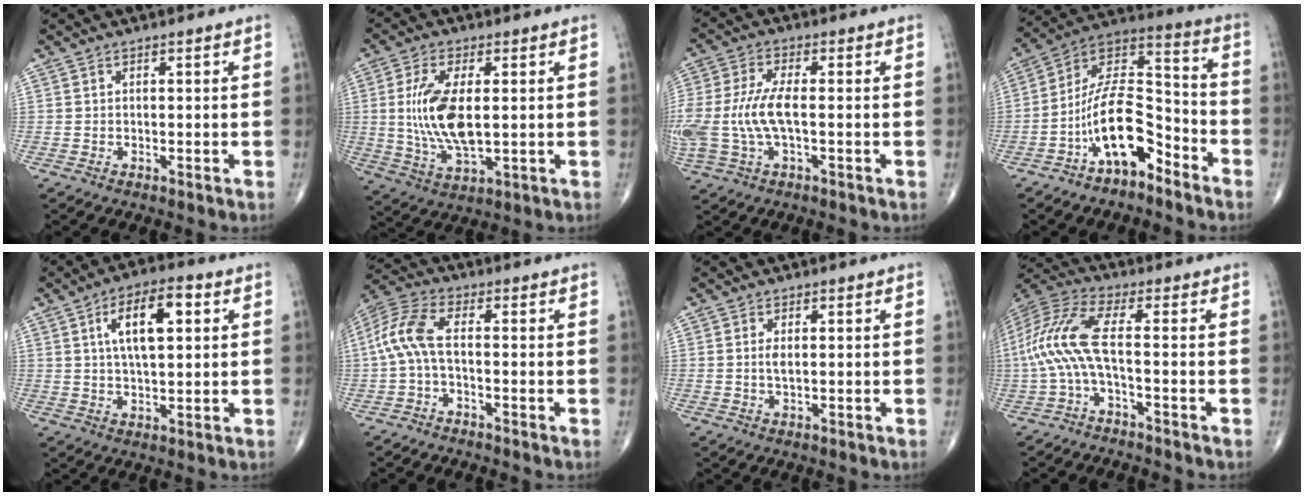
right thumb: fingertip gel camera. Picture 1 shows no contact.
{"total": 12.6, "force": [0.8, 5.3, 11.4], "torque": [-0.237, -0.014, 0.022]}
{"total": 11.3, "force": [-1.0, 4.7, 10.3], "torque": [-0.259, 0.011, -0.018]}
{"total": 15.1, "force": [-7.6, 7.0, 11.1], "torque": [-0.183, 0.079, -0.142]}
{"total": 11.0, "force": [3.2, 4.5, 9.5], "torque": [-0.150, 0.006, 0.052]}
{"total": 7.9, "force": [-0.9, 3.0, 7.2], "torque": [-0.176, 0.031, -0.025]}
{"total": 2.0, "force": [0.2, 0.7, 1.9], "torque": [-0.042, -0.003, 0.007]}
{"total": 10.9, "force": [-1.9, 2.5, 10.5], "torque": [-0.257, 0.042, -0.044]}